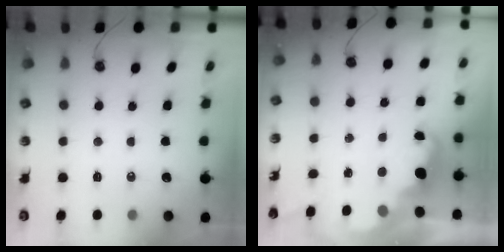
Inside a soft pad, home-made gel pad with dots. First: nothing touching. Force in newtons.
{"total": 2.5, "press": 2.4, "slide": 0.6}